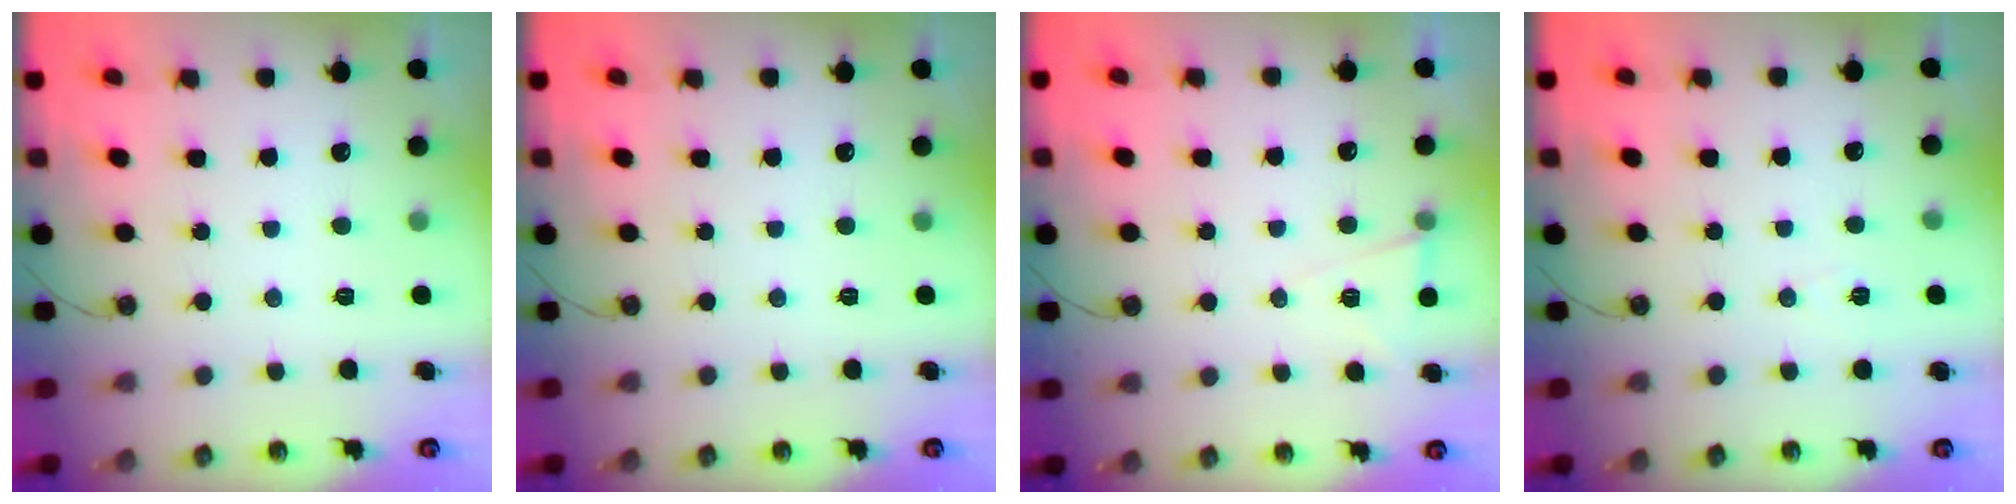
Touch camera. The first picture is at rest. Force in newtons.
{"total": 0.0}
{"total": 6.2, "press": 4.3, "slide": 4.4}
{"total": 4.3, "press": 3.3, "slide": 2.8}